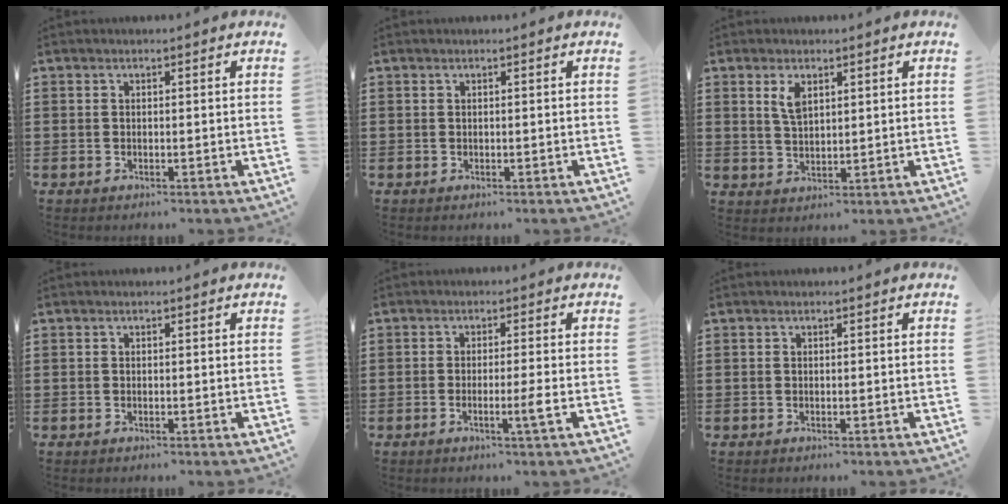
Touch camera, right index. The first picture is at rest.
{"total": 0.0}
{"total": 3.3, "force": [1.7, 1.5, 2.4], "torque": [-0.054, 0.004, 0.031]}
{"total": 0.0}
{"total": 3.4, "force": [-1.2, -0.6, 3.1], "torque": [-0.051, -0.015, -0.022]}
{"total": 0.0}